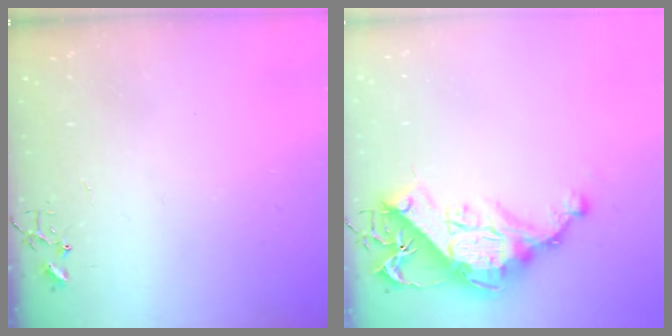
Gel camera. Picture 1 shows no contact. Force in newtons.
{"total": 14.8, "press": 14.7, "slide": 1.5}